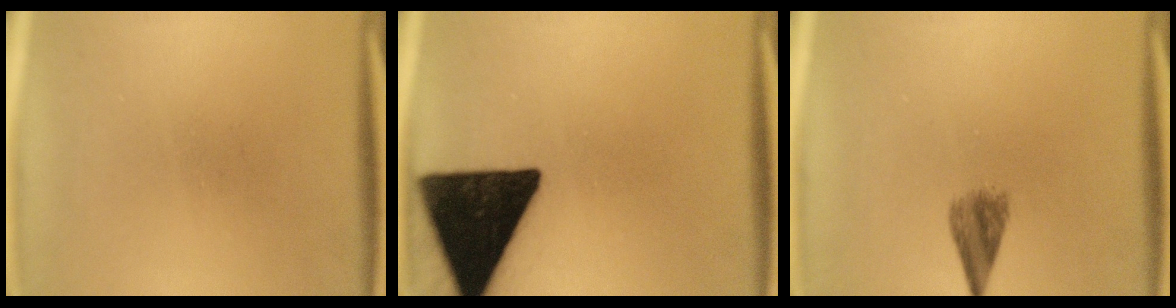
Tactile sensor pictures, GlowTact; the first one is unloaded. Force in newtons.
{"total": 19.4}
{"total": 3.5}